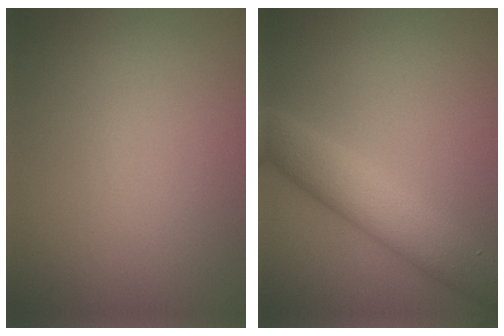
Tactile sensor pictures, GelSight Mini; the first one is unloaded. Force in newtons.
{"total": 5.4, "press": 5.3, "slide": 0.1}